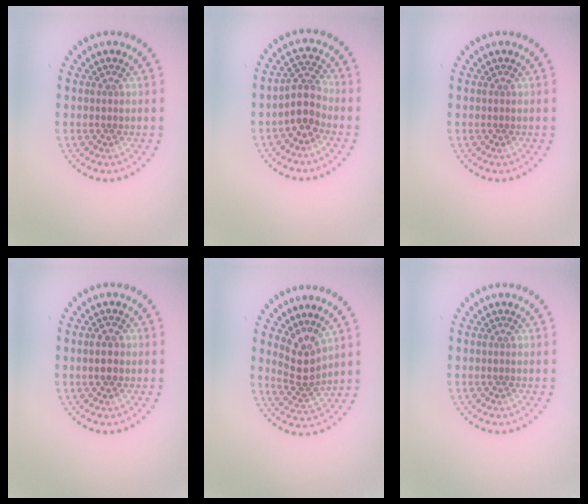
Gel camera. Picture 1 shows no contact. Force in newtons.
{"total": 2.7, "press": 2.3, "slide": 1.5}
{"total": 0.0}
{"total": 2.0, "press": 2.0, "slide": 0.2}
{"total": 2.9, "press": 2.2, "slide": 2.0}
{"total": 0.0}